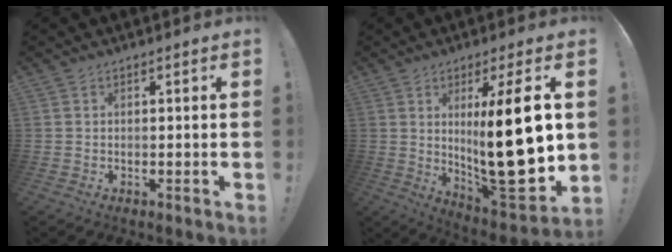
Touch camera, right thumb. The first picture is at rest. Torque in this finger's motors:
{"motor_torque": [2.19, 2.34, 1.73, 1.03, 0.19]}